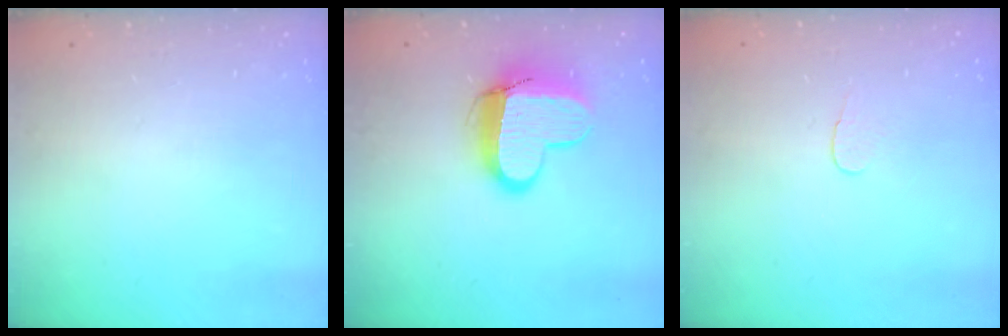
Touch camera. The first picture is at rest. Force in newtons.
{"total": 12.7, "press": 12.7, "slide": 1.1}
{"total": 3.8, "press": 3.8, "slide": 0.3}